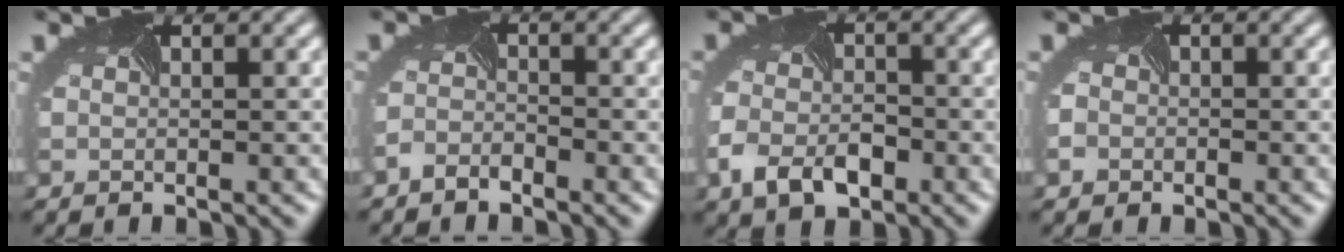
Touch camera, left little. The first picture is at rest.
{"total": 1.6, "force": [-1.6, 0.3, 0.2], "torque": [-0.013, -0.004, -0.035]}
{"total": 4.5, "force": [-2.2, 2.8, 2.9], "torque": [-0.063, -0.019, -0.045]}
{"total": 1.2, "force": [-0.8, 1.0, 0.1], "torque": [0.000, -0.009, -0.010]}